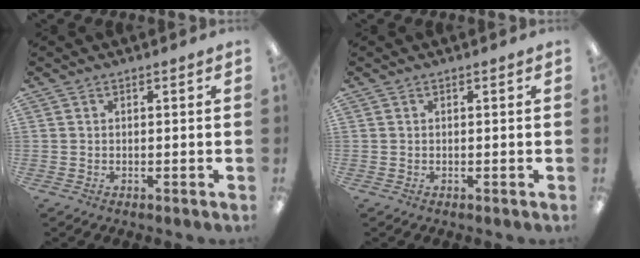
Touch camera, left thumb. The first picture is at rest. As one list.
[{"total": 0.0}]